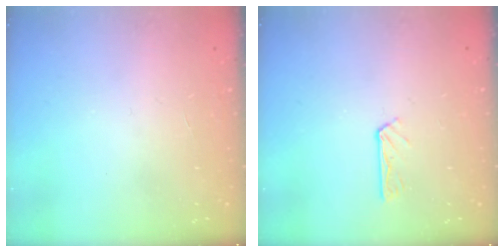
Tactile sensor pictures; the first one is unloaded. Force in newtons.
{"total": 2.9, "press": 2.9, "slide": 0.3}